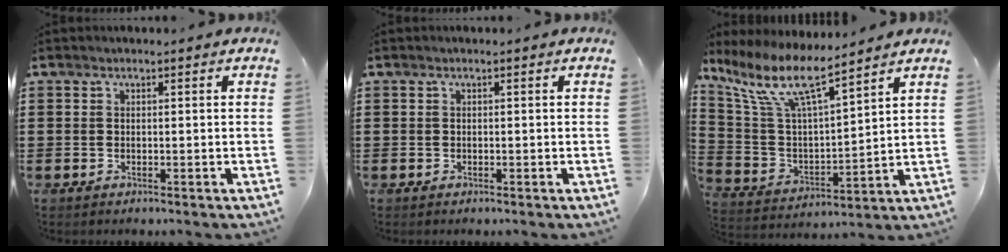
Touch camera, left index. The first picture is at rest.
{"total": 0.0}
{"total": 10.0, "force": [7.5, 1.9, 6.4], "torque": [-0.160, -0.044, 0.125]}